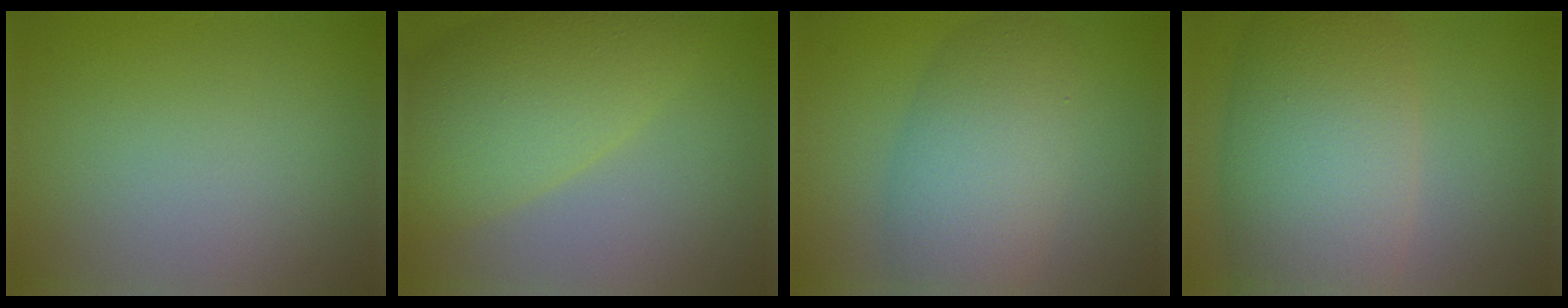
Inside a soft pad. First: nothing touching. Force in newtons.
{"total": 8.5, "press": 8.5, "slide": 0.4}
{"total": 5.1, "press": 5.0, "slide": 0.5}
{"total": 11.5, "press": 11.5, "slide": 0.5}